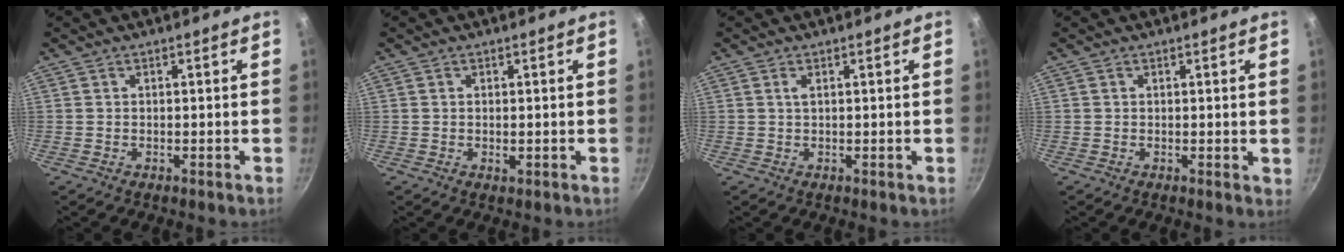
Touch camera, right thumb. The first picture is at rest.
{"total": 0.9, "force": [-0.2, 0.4, 0.8], "torque": [-0.015, -0.001, -0.002]}
{"total": 1.0, "force": [0.4, 0.3, 0.9], "torque": [-0.017, 0.001, 0.007]}
{"total": 1.2, "force": [0.5, 0.7, 0.9], "torque": [-0.010, 0.000, 0.006]}